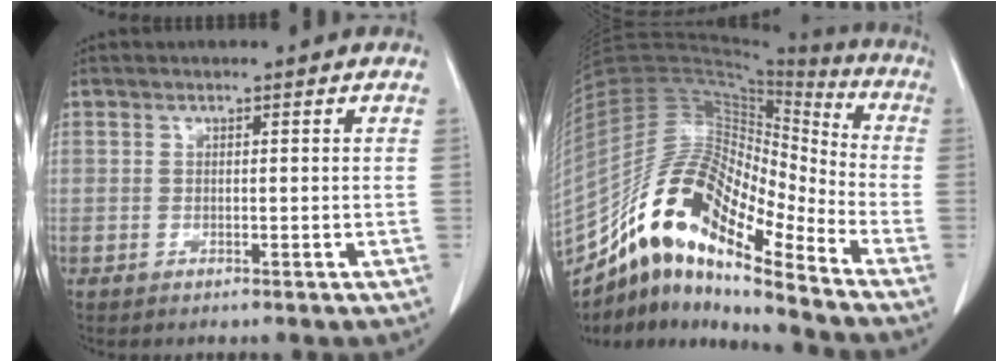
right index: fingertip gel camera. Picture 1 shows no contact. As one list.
[{"total": 17.9, "force": [-13.4, 3.6, 11.4], "torque": [-0.212, 0.044, -0.243]}]